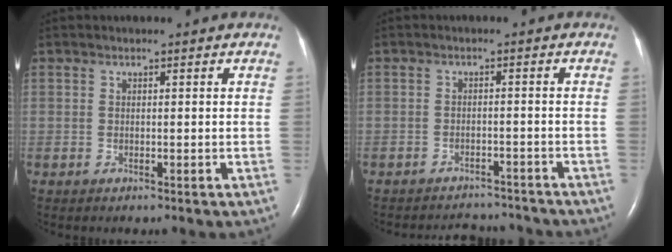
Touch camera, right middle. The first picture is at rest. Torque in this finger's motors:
{"motor_torque": [0.03, -0.04, 0.03, 0.03]}